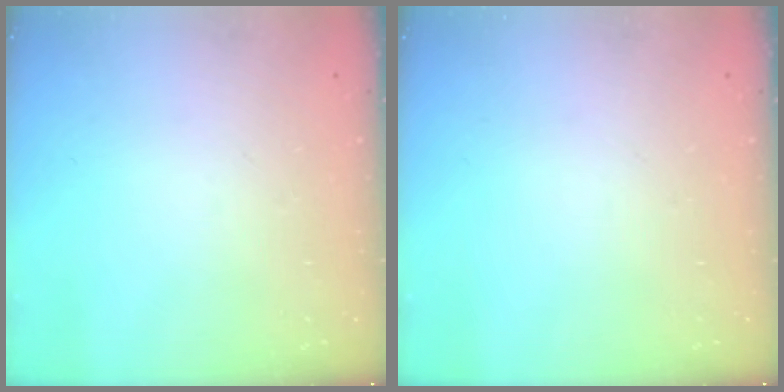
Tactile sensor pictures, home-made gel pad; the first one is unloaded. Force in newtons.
{"total": 0.0}